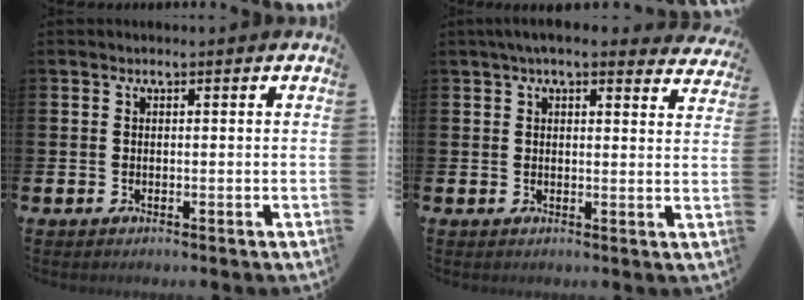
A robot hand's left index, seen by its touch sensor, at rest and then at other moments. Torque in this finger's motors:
{"motor_torque": [1.10, -1.03, 0.78, 0.21]}